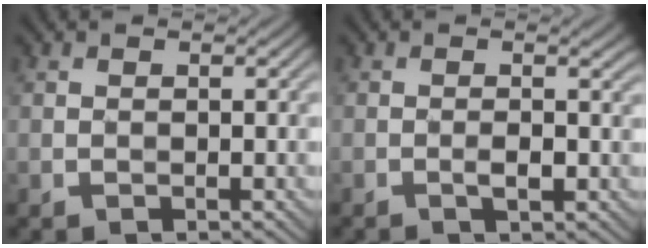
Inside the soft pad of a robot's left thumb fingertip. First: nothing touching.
{"total": 1.9, "force": [-0.5, 0.0, 1.9], "torque": [-0.034, 0.003, -0.010]}